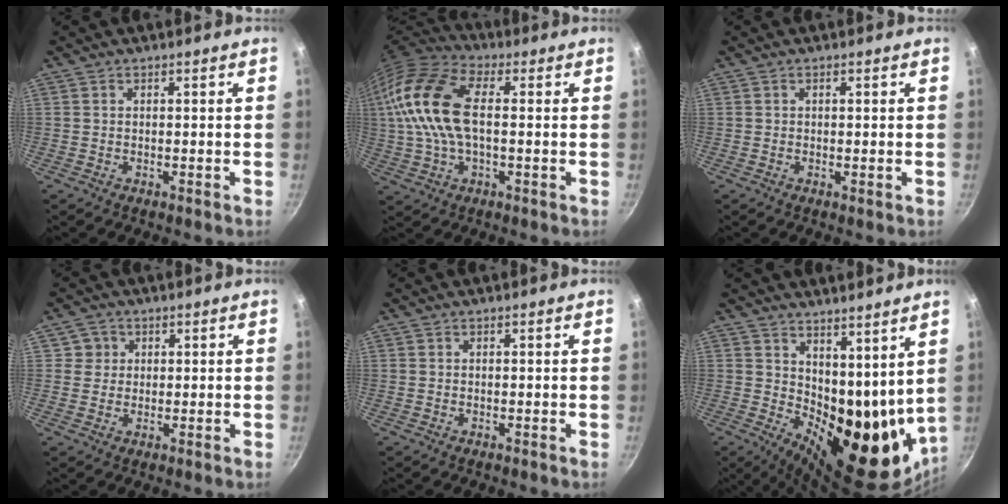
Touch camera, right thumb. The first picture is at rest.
{"total": 17.1, "force": [1.8, 9.2, 14.3], "torque": [-0.287, 0.027, 0.017]}
{"total": 0.6, "force": [0.1, 0.3, 0.6], "torque": [-0.009, -0.001, 0.000]}
{"total": 3.1, "force": [0.8, 3.0, 0.3], "torque": [0.021, 0.005, 0.006]}
{"total": 0.0}
{"total": 18.1, "force": [6.8, 9.6, 13.8], "torque": [-0.156, -0.059, 0.128]}